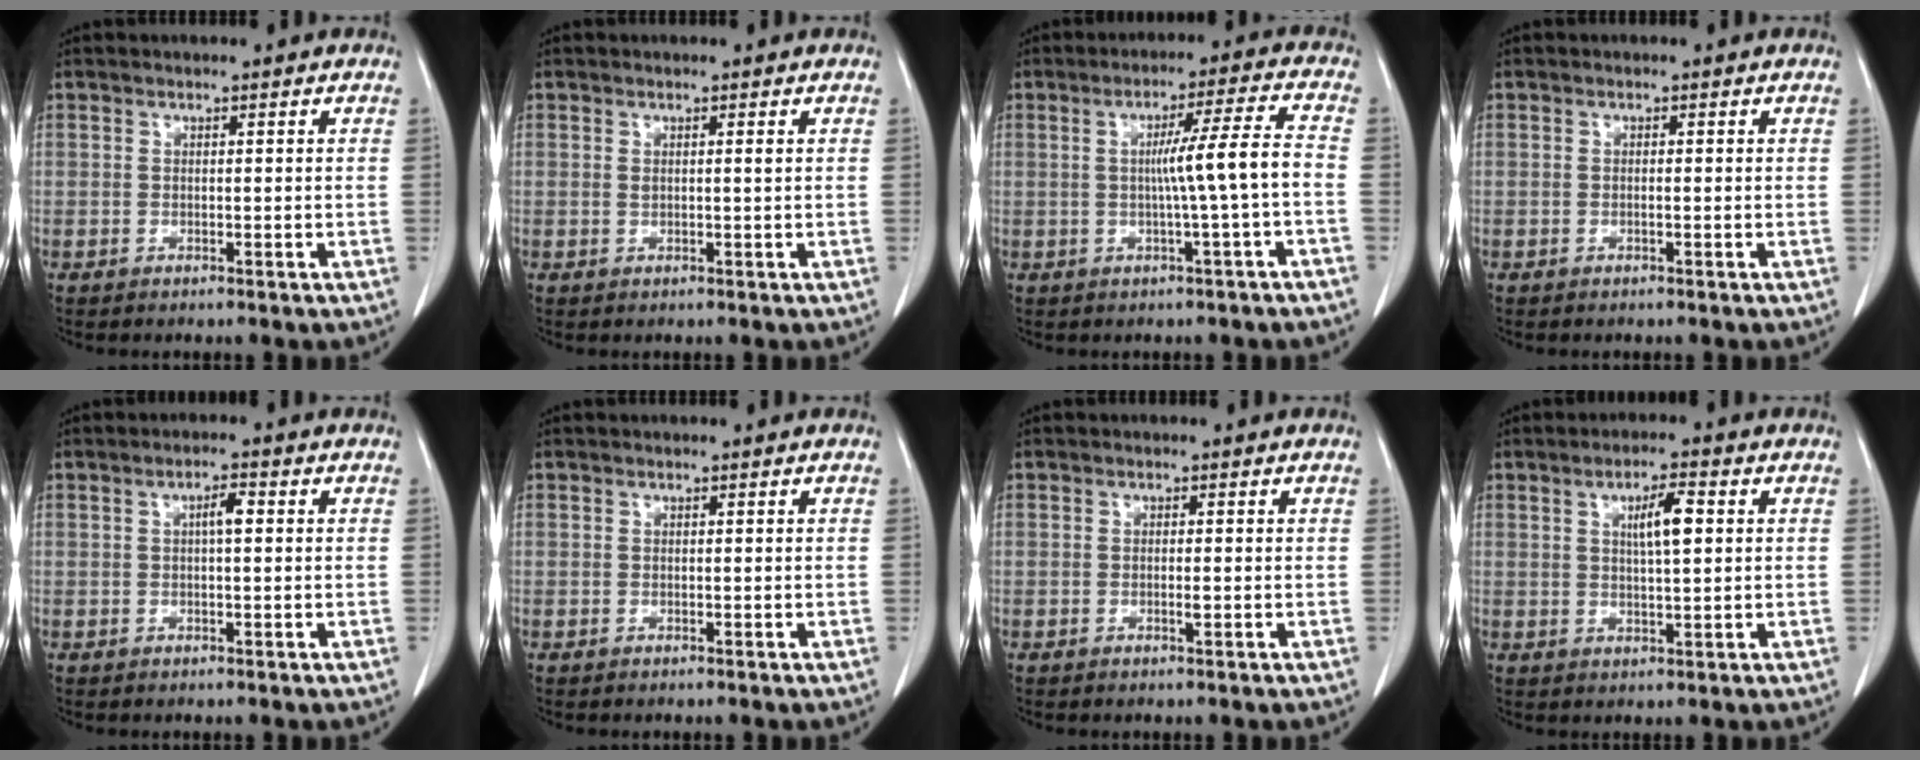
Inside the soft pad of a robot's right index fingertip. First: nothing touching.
{"total": 0.8, "force": [0.4, 0.0, 0.7], "torque": [-0.014, 0.000, 0.010]}
{"total": 7.2, "force": [-1.1, -1.4, 7.0], "torque": [-0.111, 0.010, -0.013]}
{"total": 0.0}
{"total": 2.4, "force": [0.4, 0.5, 2.3], "torque": [-0.039, 0.004, 0.005]}
{"total": 0.0}
{"total": 0.8, "force": [-0.1, 0.1, 0.7], "torque": [-0.013, 0.001, 0.001]}
{"total": 5.0, "force": [1.3, 0.8, 4.8], "torque": [-0.082, 0.002, 0.022]}